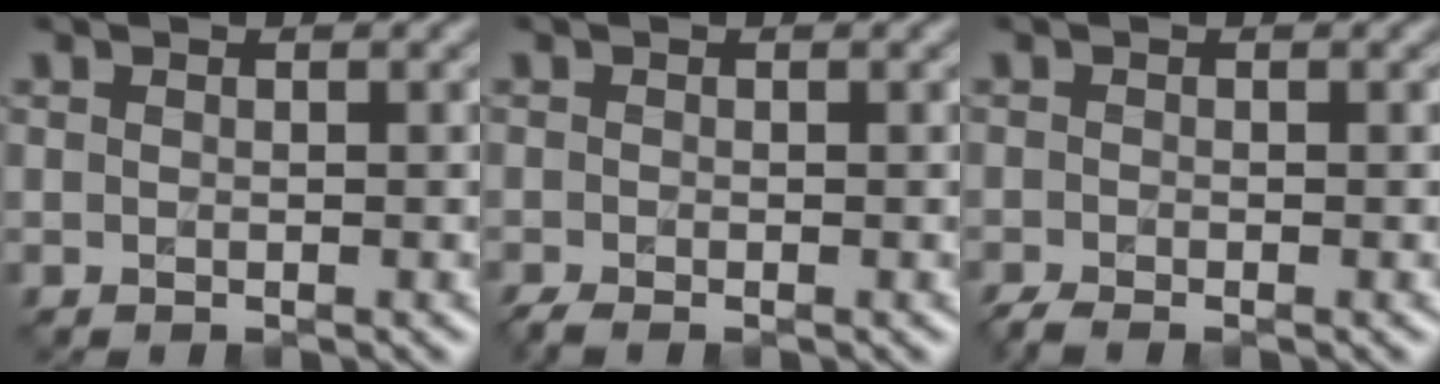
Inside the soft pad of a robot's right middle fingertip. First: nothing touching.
{"total": 1.0, "force": [-0.7, 0.0, 0.7], "torque": [-0.017, -0.004, -0.016]}
{"total": 1.3, "force": [-1.1, 0.0, 0.8], "torque": [-0.018, -0.005, -0.025]}